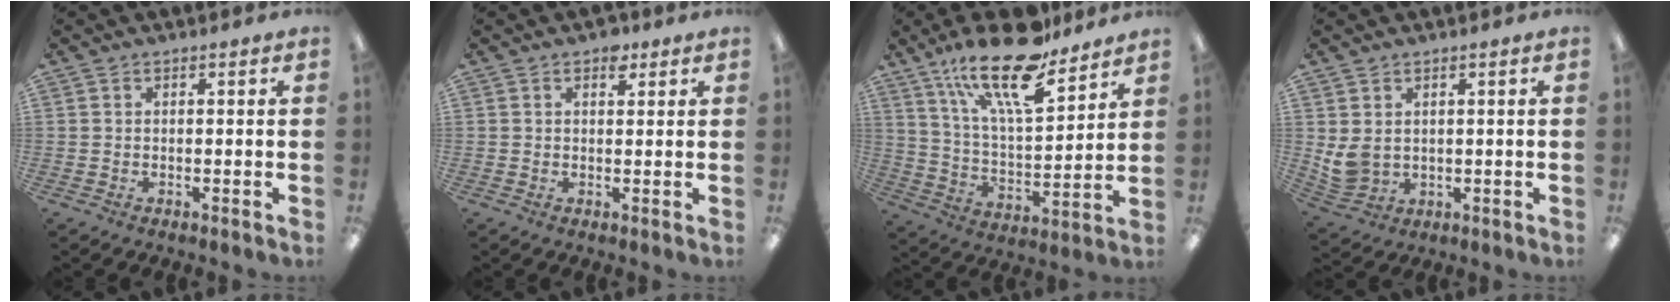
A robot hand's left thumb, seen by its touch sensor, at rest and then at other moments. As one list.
[{"total": 2.8, "force": [1.7, 1.7, 1.5], "torque": [-0.008, -0.005, 0.026]}, {"total": 21.4, "force": [15.4, 7.0, 13.1], "torque": [-0.218, -0.097, 0.262]}, {"total": 5.3, "force": [1.9, 4.3, 2.4], "torque": [-0.064, -0.006, 0.041]}]